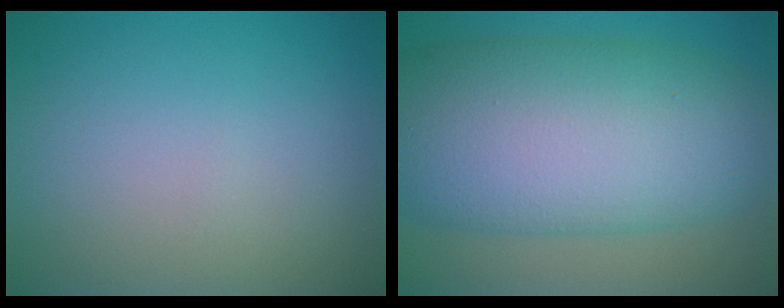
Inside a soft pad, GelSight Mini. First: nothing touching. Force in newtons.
{"total": 14.2, "press": 14.2, "slide": 0.1}